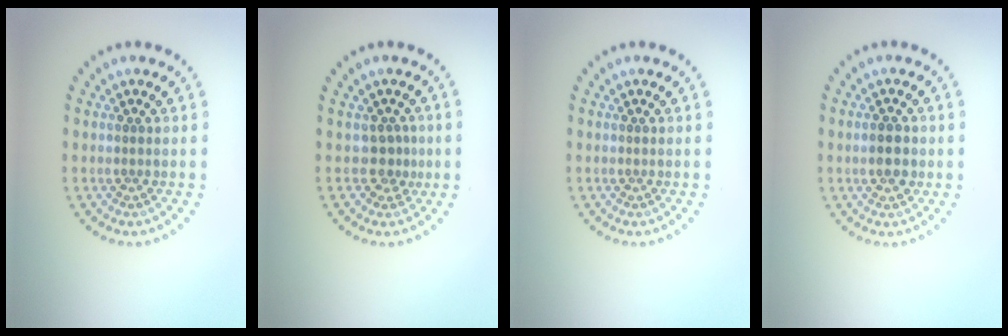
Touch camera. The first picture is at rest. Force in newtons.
{"total": 1.8, "press": 1.3, "slide": 1.2}
{"total": 0.0}
{"total": 2.7, "press": 2.7, "slide": 0.2}